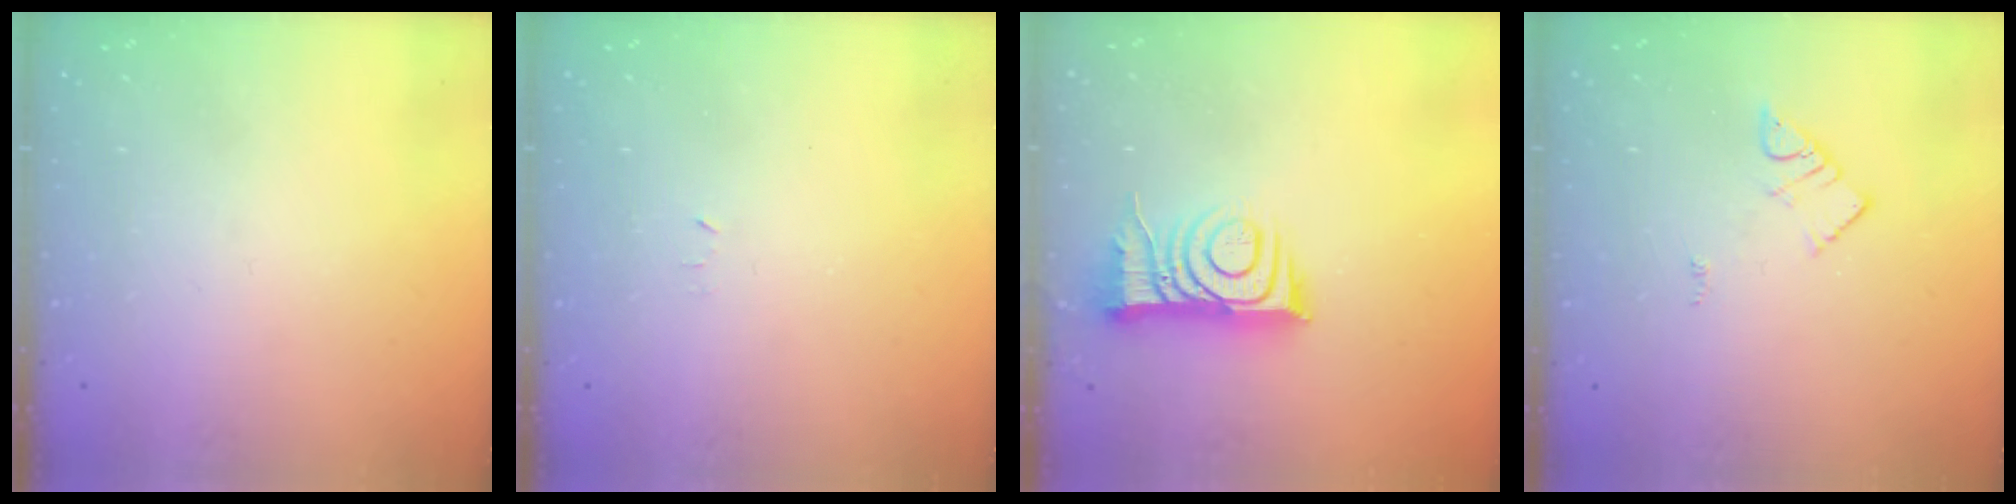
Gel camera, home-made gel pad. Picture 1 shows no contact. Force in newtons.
{"total": 2.4, "press": 2.4, "slide": 0.4}
{"total": 10.4, "press": 10.4, "slide": 1.0}
{"total": 3.1, "press": 3.1, "slide": 0.2}